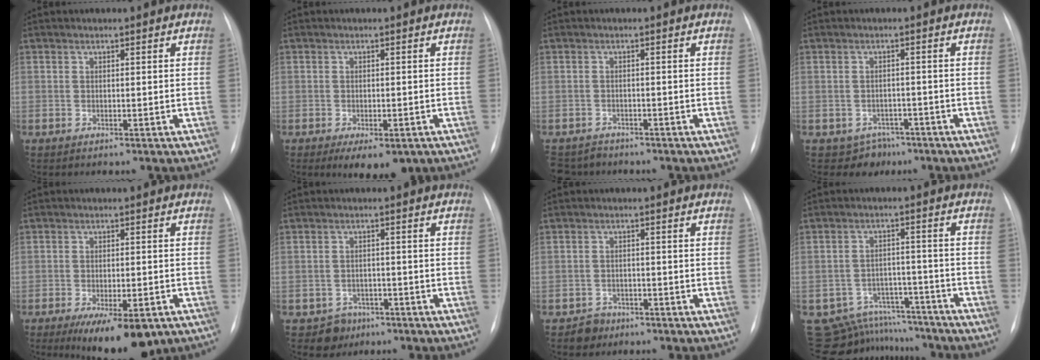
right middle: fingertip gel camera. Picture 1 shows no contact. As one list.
[{"total": 5.9, "force": [-3.5, 2.6, 4.0], "torque": [-0.044, -0.007, -0.041]}, {"total": 5.4, "force": [-4.8, 2.5, 0.3], "torque": [-0.005, -0.001, -0.077]}, {"total": 3.5, "force": [-2.3, 2.7, 0.0], "torque": [0.003, 0.012, -0.023]}, {"total": 10.7, "force": [-6.7, 3.6, 7.5], "torque": [-0.101, -0.013, -0.092]}, {"total": 3.3, "force": [-2.0, 2.7, 0.0], "torque": [0.004, 0.010, -0.023]}, {"total": 2.5, "force": [-1.7, 1.8, -0.1], "torque": [-0.001, 0.006, -0.024]}, {"total": 13.4, "force": [-12.3, 5.3, 1.3], "torque": [-0.024, 0.036, -0.163]}]